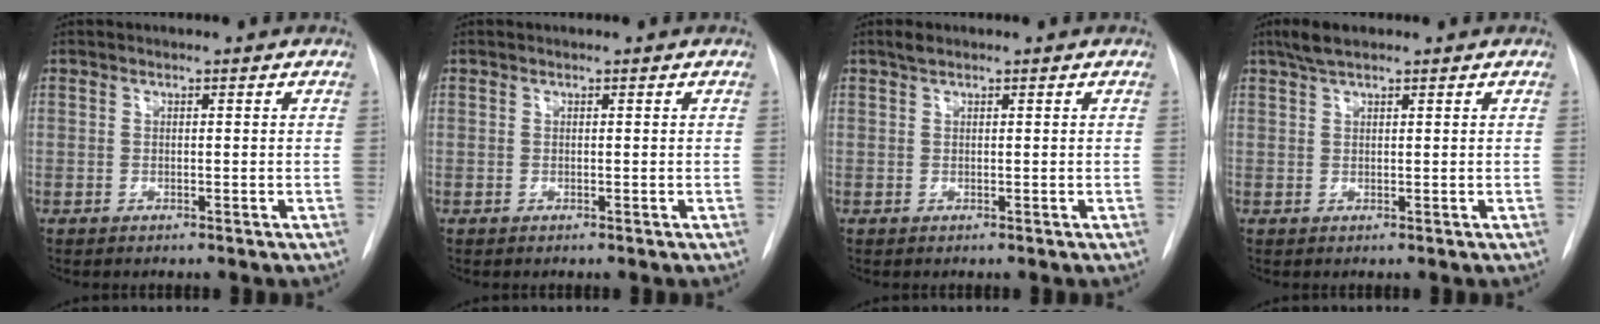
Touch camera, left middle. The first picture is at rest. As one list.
[{"total": 0.0}, {"total": 1.1, "force": [0.9, 0.4, 0.6], "torque": [-0.016, 0.009, 0.017]}, {"total": 3.2, "force": [2.4, 0.7, 1.9], "torque": [-0.046, 0.010, 0.047]}]